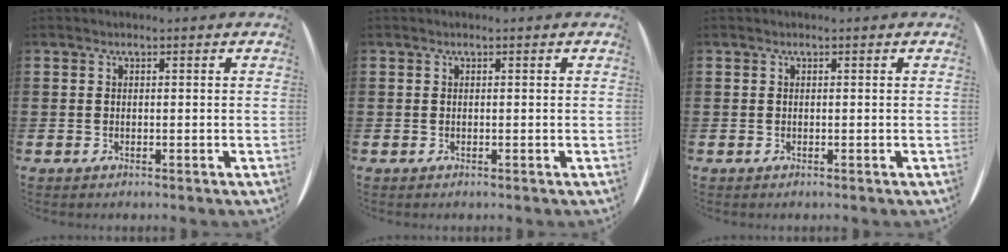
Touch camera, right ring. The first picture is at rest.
{"total": 0.0}
{"total": 0.0}